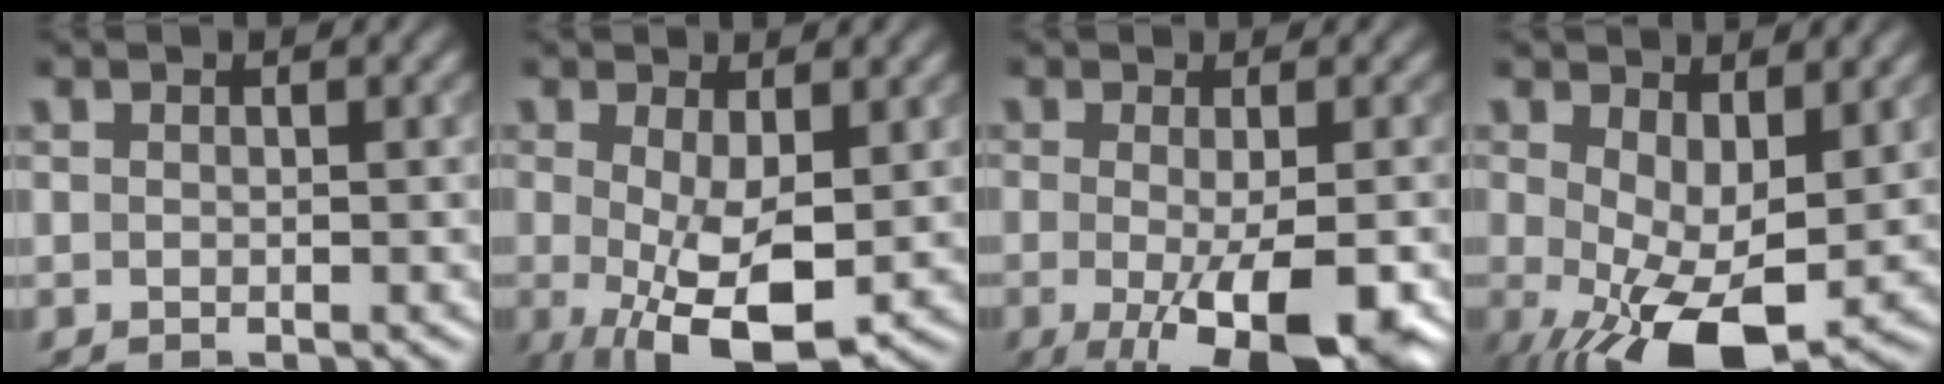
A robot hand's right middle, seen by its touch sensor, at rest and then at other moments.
{"total": 6.8, "force": [-0.7, 2.5, 6.3], "torque": [-0.116, -0.013, -0.008]}
{"total": 8.8, "force": [-3.0, 2.6, 7.9], "torque": [-0.125, -0.017, -0.034]}
{"total": 9.1, "force": [-1.9, 4.2, 7.9], "torque": [-0.141, -0.019, -0.021]}